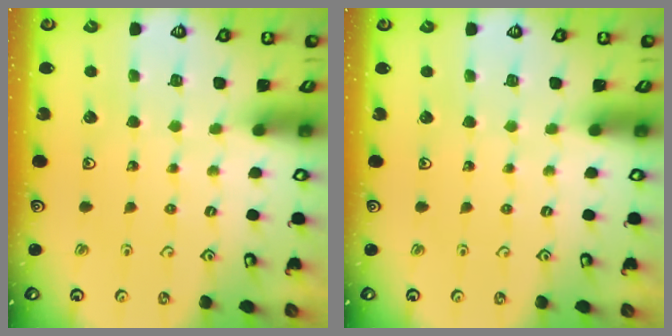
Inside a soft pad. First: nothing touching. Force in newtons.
{"total": 0.0}